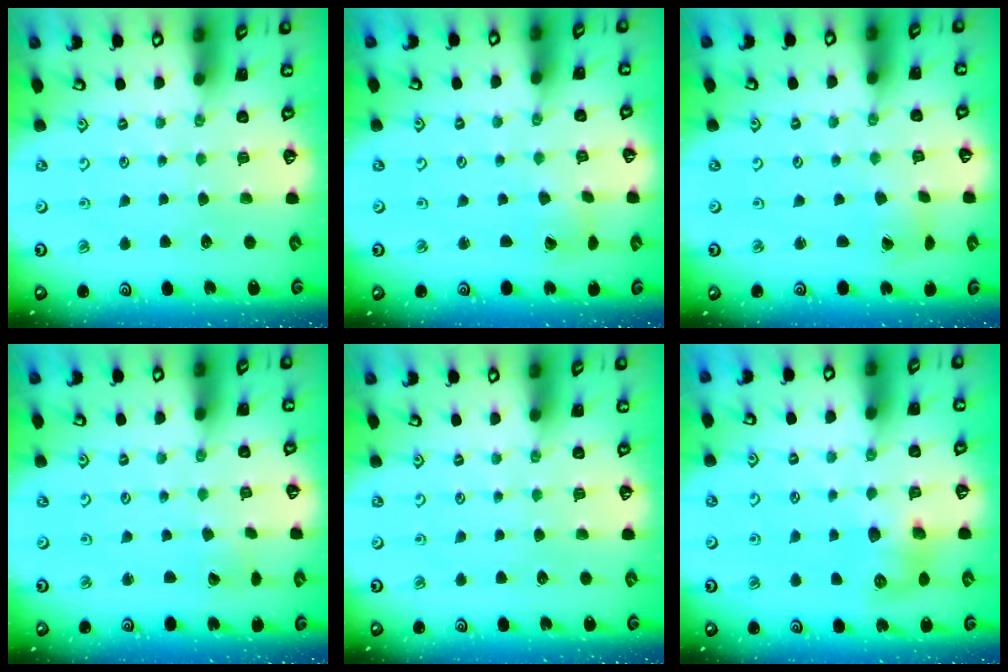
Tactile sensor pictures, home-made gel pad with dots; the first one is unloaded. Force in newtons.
{"total": 2.9, "press": 2.9, "slide": 0.2}
{"total": 1.2, "press": 1.2, "slide": 0.2}
{"total": 2.0, "press": 2.0, "slide": 0.2}
{"total": 0.0}
{"total": 8.5, "press": 8.5, "slide": 0.4}